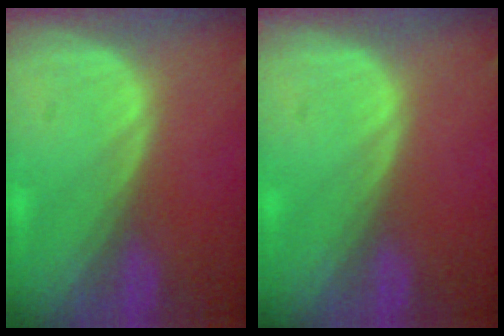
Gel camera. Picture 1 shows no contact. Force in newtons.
{"total": 0.0}